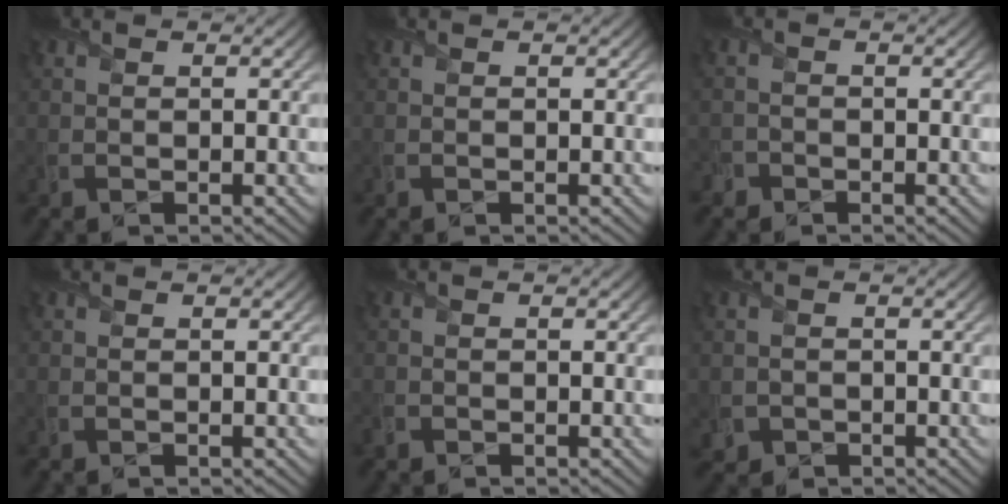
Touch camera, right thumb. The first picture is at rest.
{"total": 0.0}
{"total": 1.5, "force": [-1.1, 1.0, 0.0], "torque": [0.003, 0.000, -0.026]}
{"total": 0.0}
{"total": 0.9, "force": [-0.6, 0.6, 0.1], "torque": [-0.004, -0.005, -0.015]}
{"total": 1.6, "force": [-0.7, 1.5, 0.1], "torque": [0.001, -0.008, -0.015]}